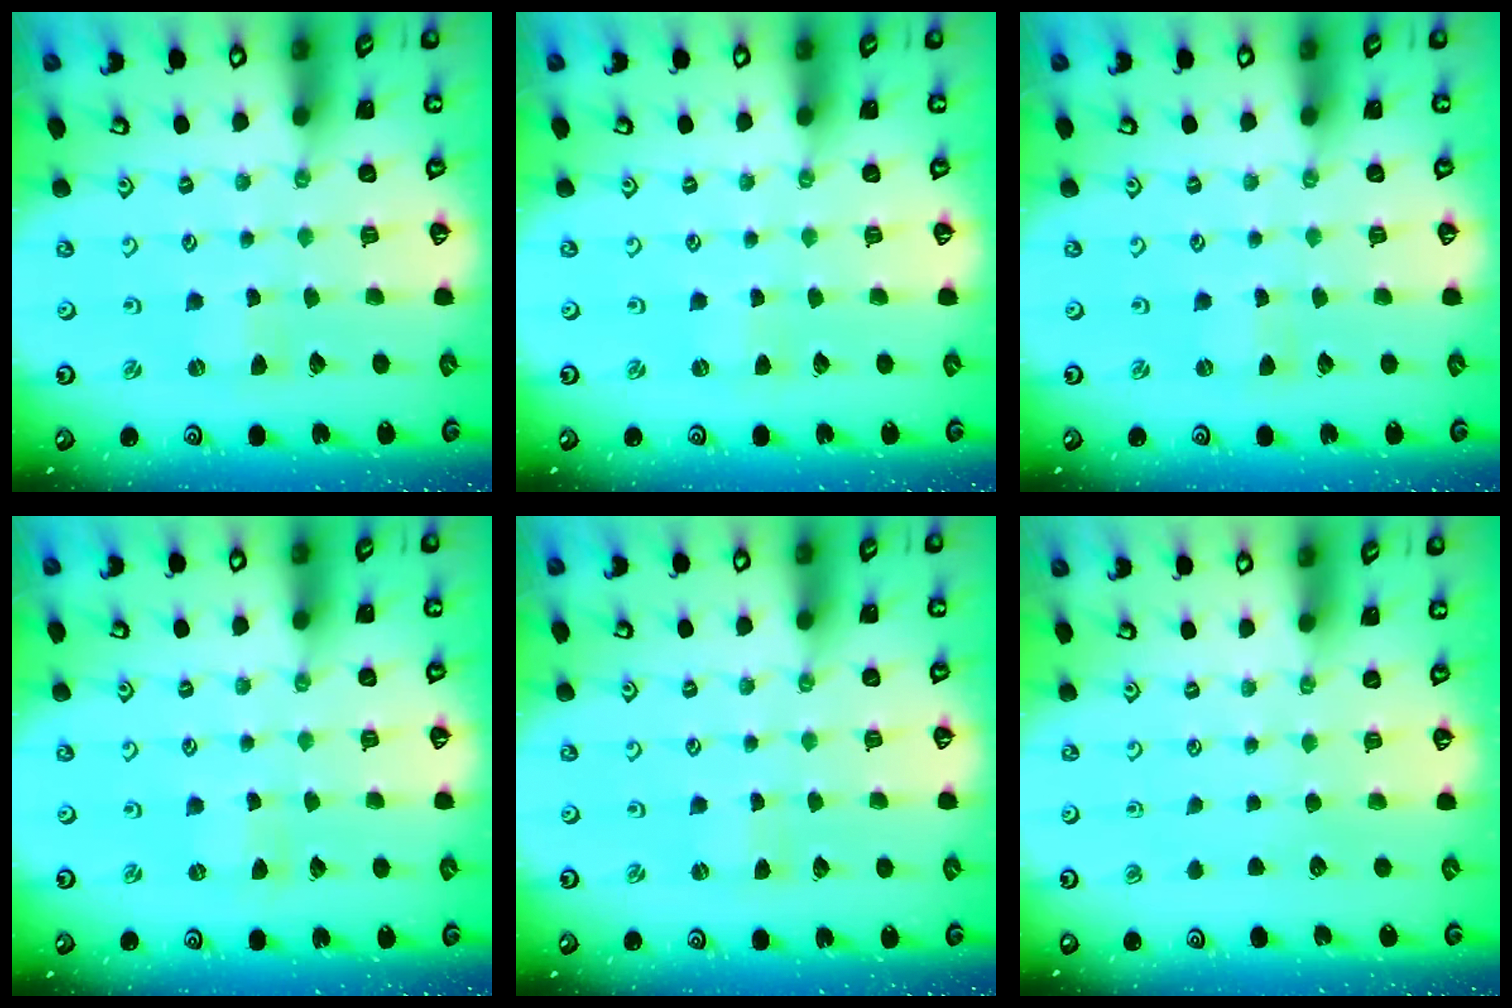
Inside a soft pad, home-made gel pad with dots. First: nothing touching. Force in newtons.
{"total": 0.9, "press": 0.9, "slide": 0.2}
{"total": 0.0}
{"total": 0.0}
{"total": 0.0}
{"total": 0.0}